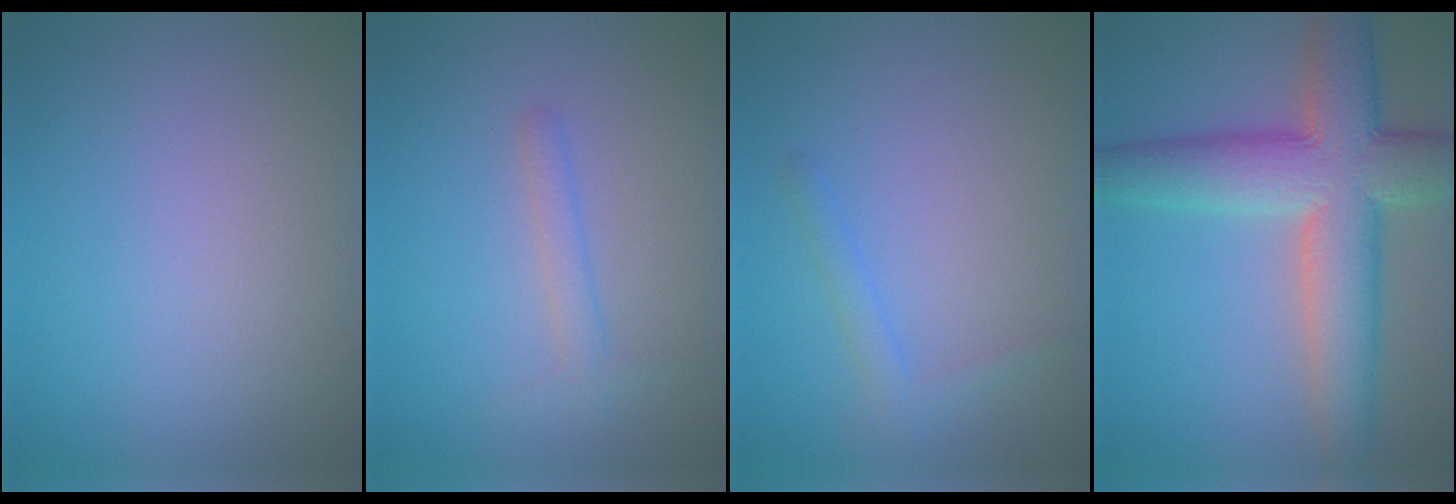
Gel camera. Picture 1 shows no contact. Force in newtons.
{"total": 1.8, "press": 1.8, "slide": 0.2}
{"total": 1.4, "press": 1.4, "slide": 0.1}
{"total": 9.5, "press": 9.5, "slide": 0.2}